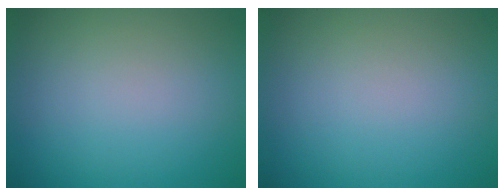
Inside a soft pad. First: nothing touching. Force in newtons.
{"total": 0.0}